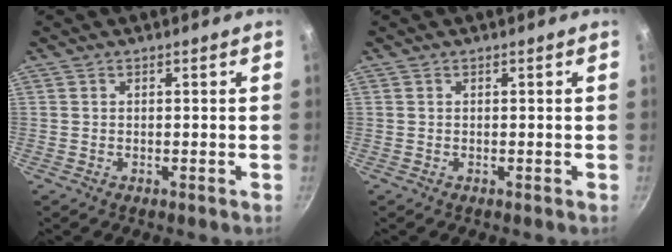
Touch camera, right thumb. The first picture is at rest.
{"total": 0.0}